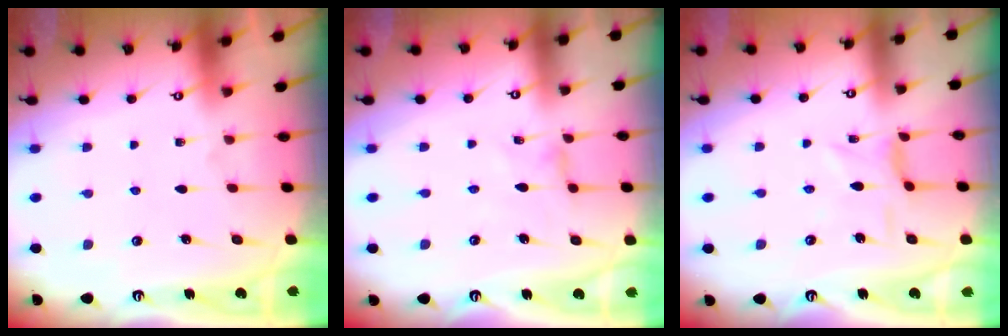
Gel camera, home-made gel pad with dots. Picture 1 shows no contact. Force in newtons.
{"total": 0.6, "press": 0.5, "slide": 0.2}
{"total": 1.8, "press": 1.7, "slide": 0.4}